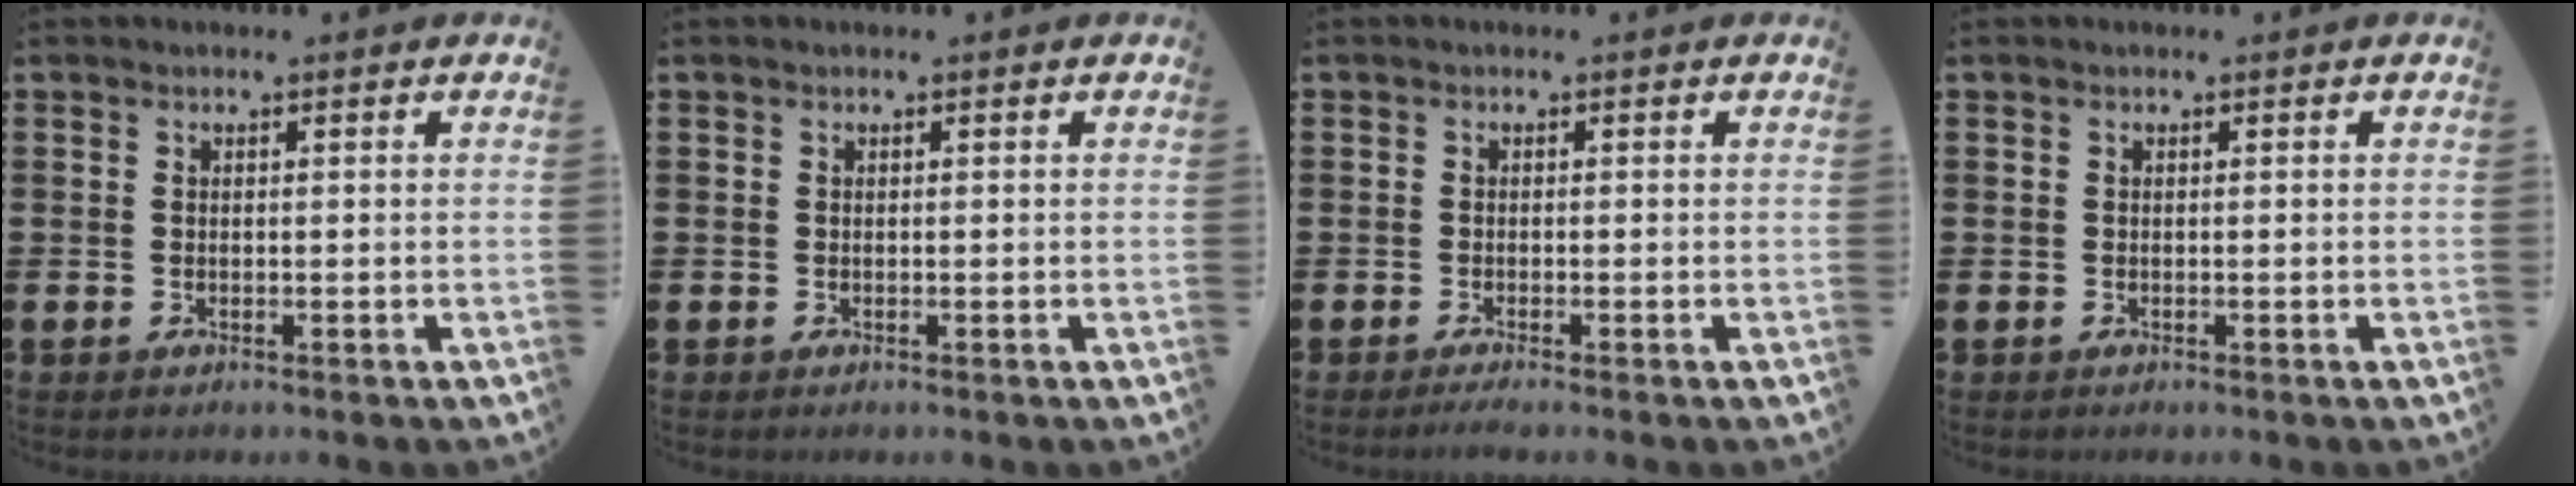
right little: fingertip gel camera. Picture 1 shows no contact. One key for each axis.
{"total": 0.0}
{"total": 0.8, "fx": -0.5, "fy": 0.0, "fz": 0.6, "tx": -0.009, "ty": -0.002, "tz": -0.010}
{"total": 0.0}